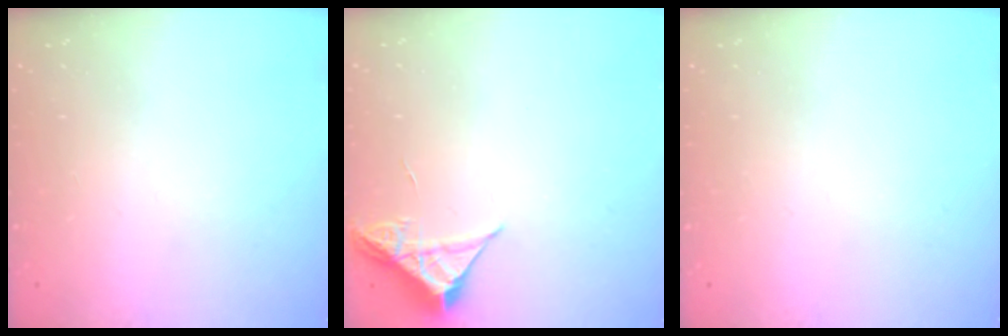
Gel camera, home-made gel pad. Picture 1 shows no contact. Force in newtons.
{"total": 5.2, "press": 5.1, "slide": 0.3}
{"total": 0.0}